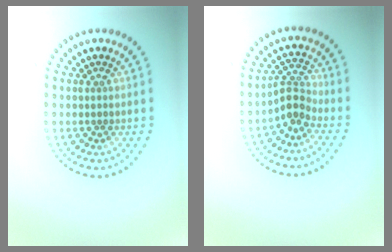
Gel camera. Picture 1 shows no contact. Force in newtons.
{"total": 2.4, "press": 1.7, "slide": 1.7}